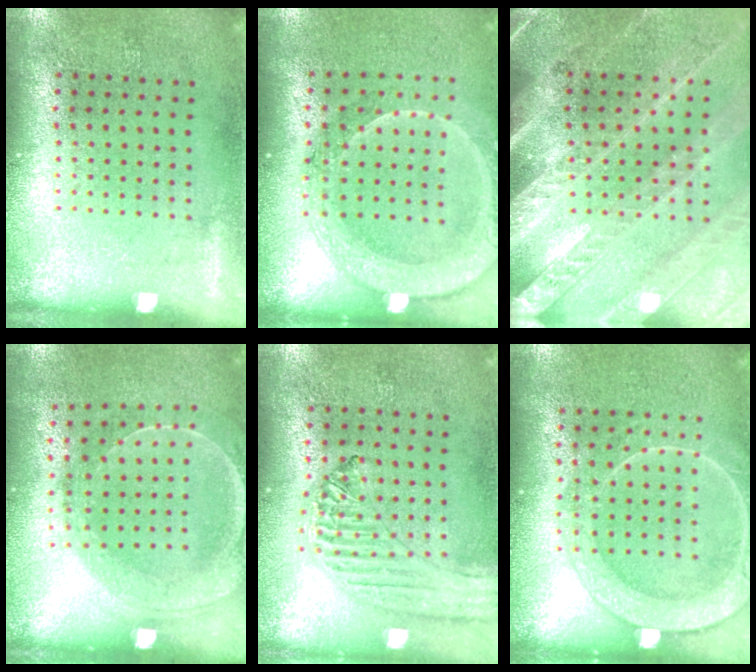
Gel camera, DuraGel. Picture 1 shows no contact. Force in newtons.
{"total": 2.1, "press": 1.9, "slide": 0.8}
{"total": 3.3, "press": 2.8, "slide": 1.7}
{"total": 1.7, "press": 1.7, "slide": 0.3}
{"total": 1.2, "press": 1.2, "slide": 0.1}
{"total": 3.1, "press": 3.1, "slide": 0.4}